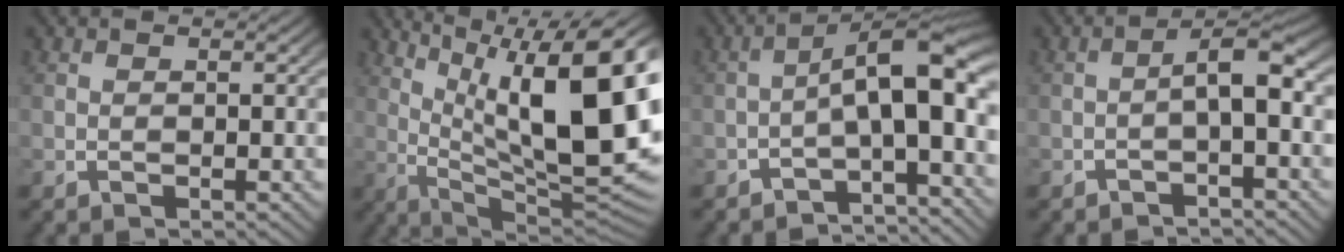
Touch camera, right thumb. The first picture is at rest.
{"total": 16.8, "force": [1.3, 9.2, 14.0], "torque": [-0.209, -0.058, 0.051]}
{"total": 8.6, "force": [-1.3, 4.5, 7.3], "torque": [-0.098, -0.016, -0.019]}
{"total": 4.2, "force": [-0.6, 1.9, 3.7], "torque": [-0.066, -0.004, -0.008]}